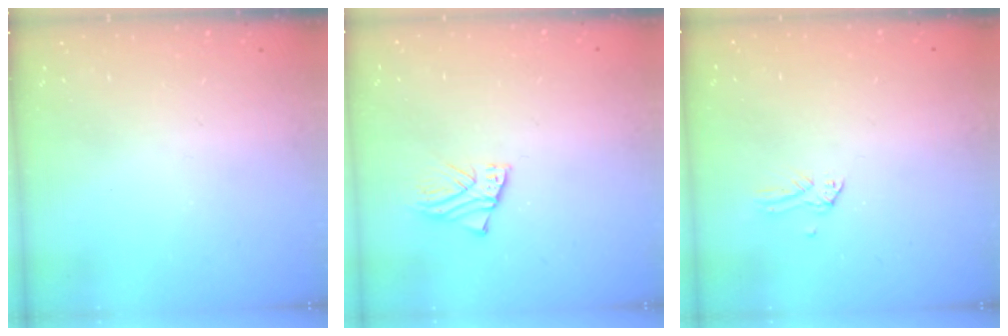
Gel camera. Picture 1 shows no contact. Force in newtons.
{"total": 1.7, "press": 1.7, "slide": 0.1}
{"total": 0.0}